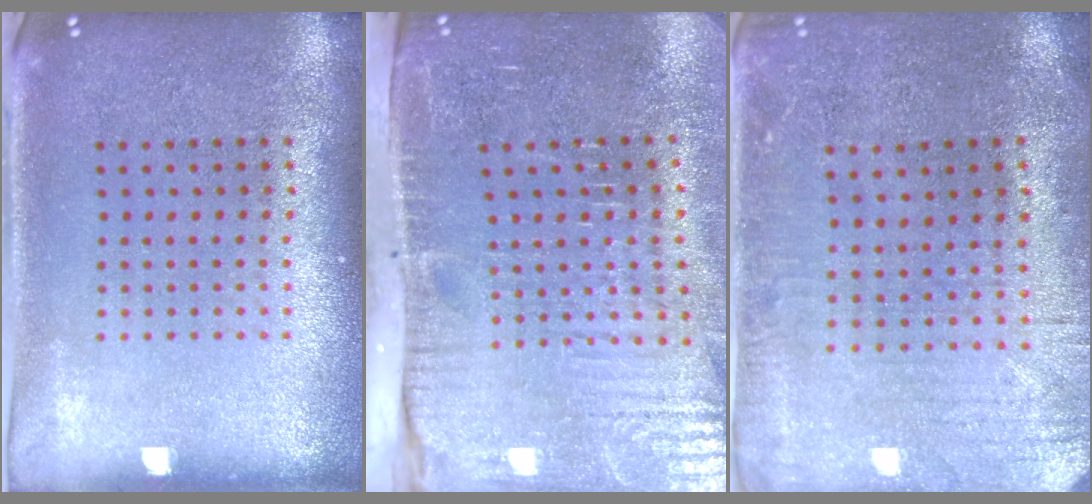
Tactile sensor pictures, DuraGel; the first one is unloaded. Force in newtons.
{"total": 4.9, "press": 4.1, "slide": 2.7}
{"total": 0.6, "press": 0.4, "slide": 0.4}